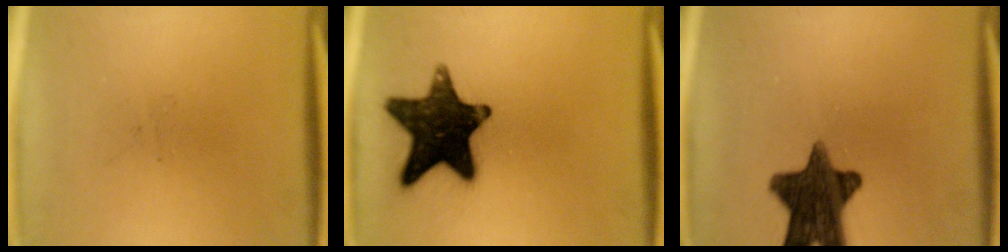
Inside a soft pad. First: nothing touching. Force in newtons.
{"total": 16.6}
{"total": 13.4}